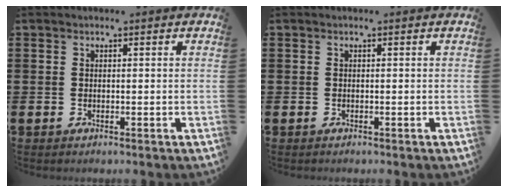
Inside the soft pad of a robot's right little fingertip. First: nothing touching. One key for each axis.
{"total": 0.0}